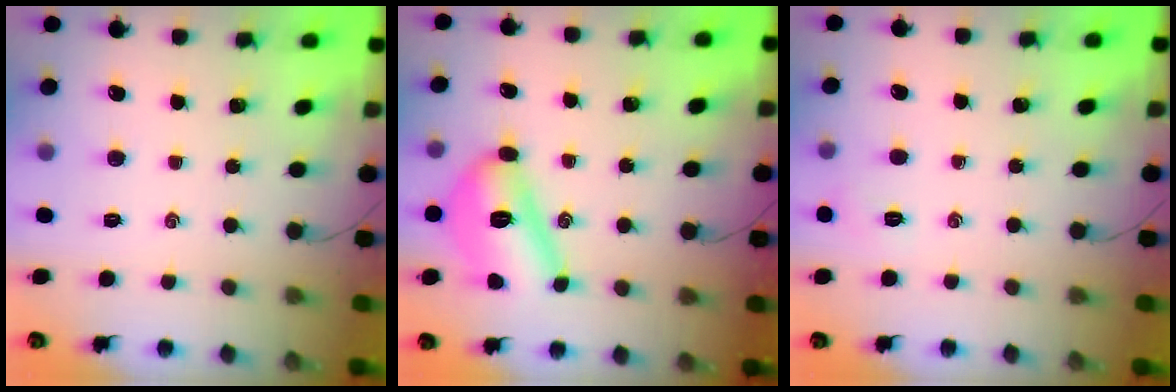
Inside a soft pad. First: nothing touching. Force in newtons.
{"total": 13.0, "press": 12.9, "slide": 1.6}
{"total": 4.0, "press": 3.9, "slide": 1.2}